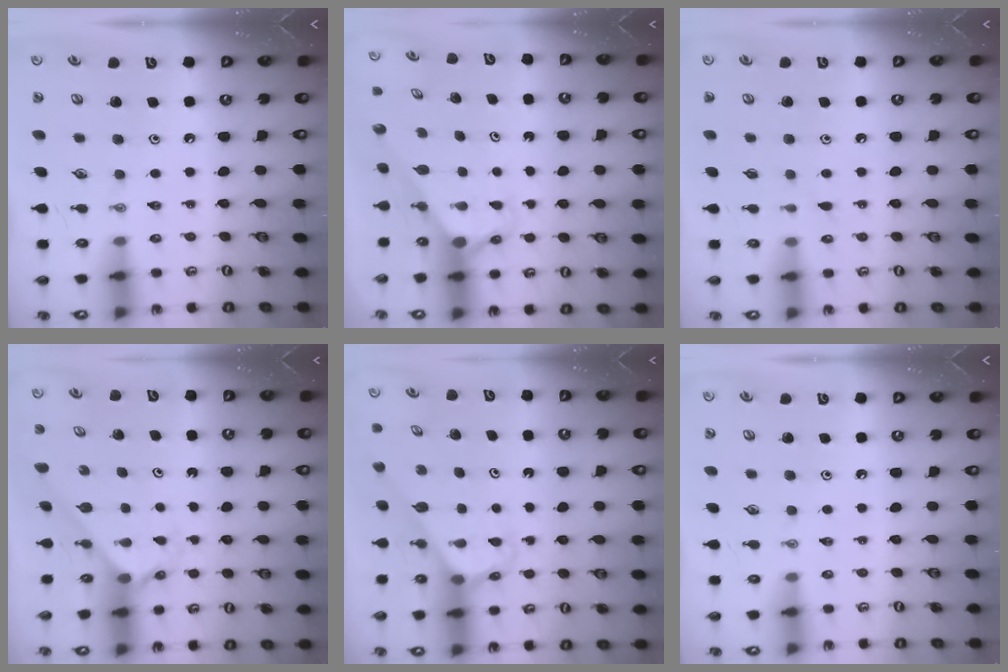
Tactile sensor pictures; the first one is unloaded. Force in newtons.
{"total": 2.8, "press": 2.8, "slide": 0.0}
{"total": 5.8, "press": 5.7, "slide": 0.6}
{"total": 1.9, "press": 1.9, "slide": 0.2}
{"total": 3.0, "press": 3.0, "slide": 0.2}
{"total": 0.0}